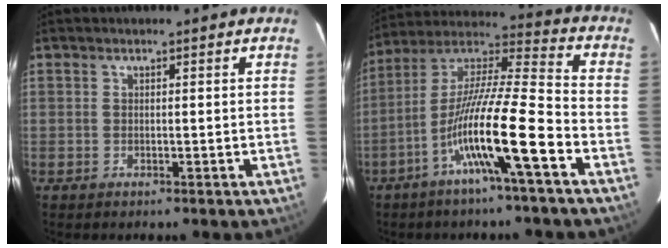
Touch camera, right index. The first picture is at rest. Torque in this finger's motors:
{"motor_torque": [1.23, -0.91, 1.05, 0.21]}